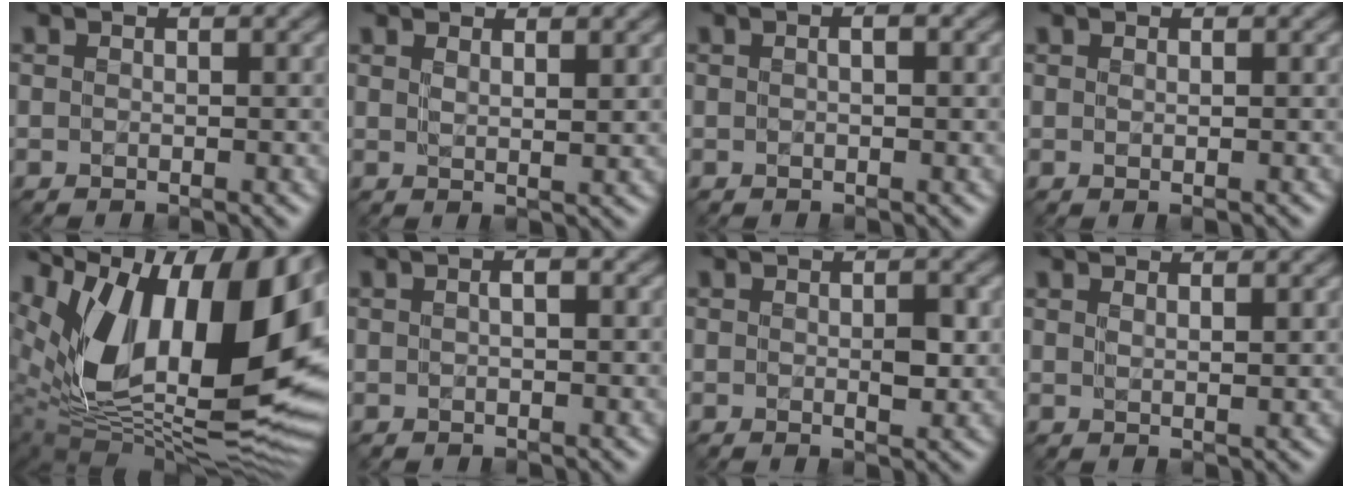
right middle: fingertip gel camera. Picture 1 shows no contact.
{"total": 1.8, "force": [1.3, 0.5, 1.2], "torque": [-0.015, -0.001, 0.019]}
{"total": 1.1, "force": [0.3, 0.3, 1.0], "torque": [-0.015, -0.005, 0.004]}
{"total": 0.7, "force": [0.3, 0.3, 0.6], "torque": [-0.008, 0.003, 0.002]}
{"total": 16.7, "force": [5.3, 9.1, 12.9], "torque": [-0.228, 0.011, 0.087]}
{"total": 1.5, "force": [0.4, 0.4, 1.4], "torque": [-0.016, -0.009, 0.005]}
{"total": 2.1, "force": [0.0, 0.9, 1.9], "torque": [-0.030, -0.004, 0.002]}
{"total": 1.4, "force": [1.0, 0.4, 0.9], "torque": [-0.011, 0.001, 0.015]}